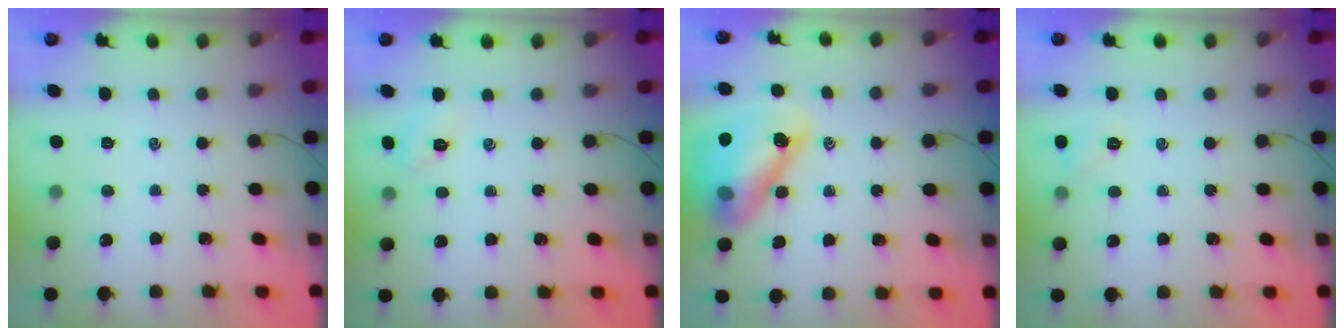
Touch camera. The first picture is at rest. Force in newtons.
{"total": 3.1, "press": 2.9, "slide": 0.9}
{"total": 16.6, "press": 16.0, "slide": 4.5}
{"total": 4.8, "press": 4.6, "slide": 1.5}